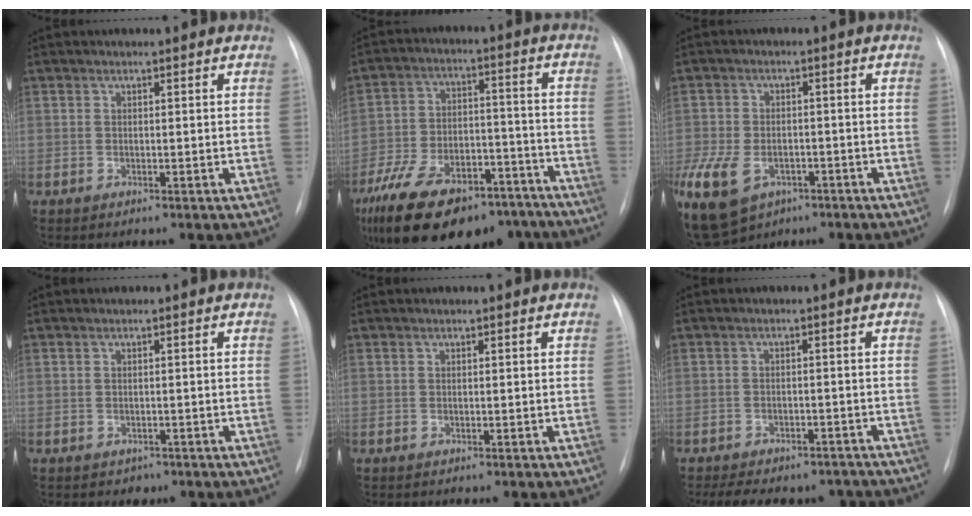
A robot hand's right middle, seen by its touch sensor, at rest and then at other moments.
{"total": 26.3, "force": [-19.1, 11.6, 13.8], "torque": [-0.271, -0.004, -0.288]}
{"total": 26.7, "force": [-12.4, 19.5, 13.4], "torque": [-0.427, -0.024, -0.189]}
{"total": 1.3, "force": [-0.8, 1.1, 0.2], "torque": [-0.003, 0.002, -0.008]}
{"total": 0.0}
{"total": 12.8, "force": [-10.6, 5.6, 4.3], "torque": [-0.080, 0.011, -0.127]}